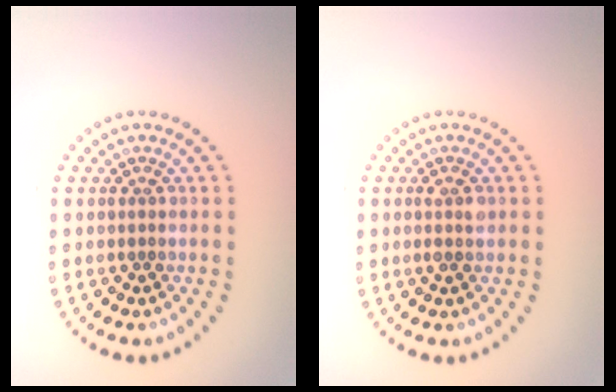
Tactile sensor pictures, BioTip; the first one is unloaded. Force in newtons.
{"total": 1.3, "press": 1.2, "slide": 0.3}